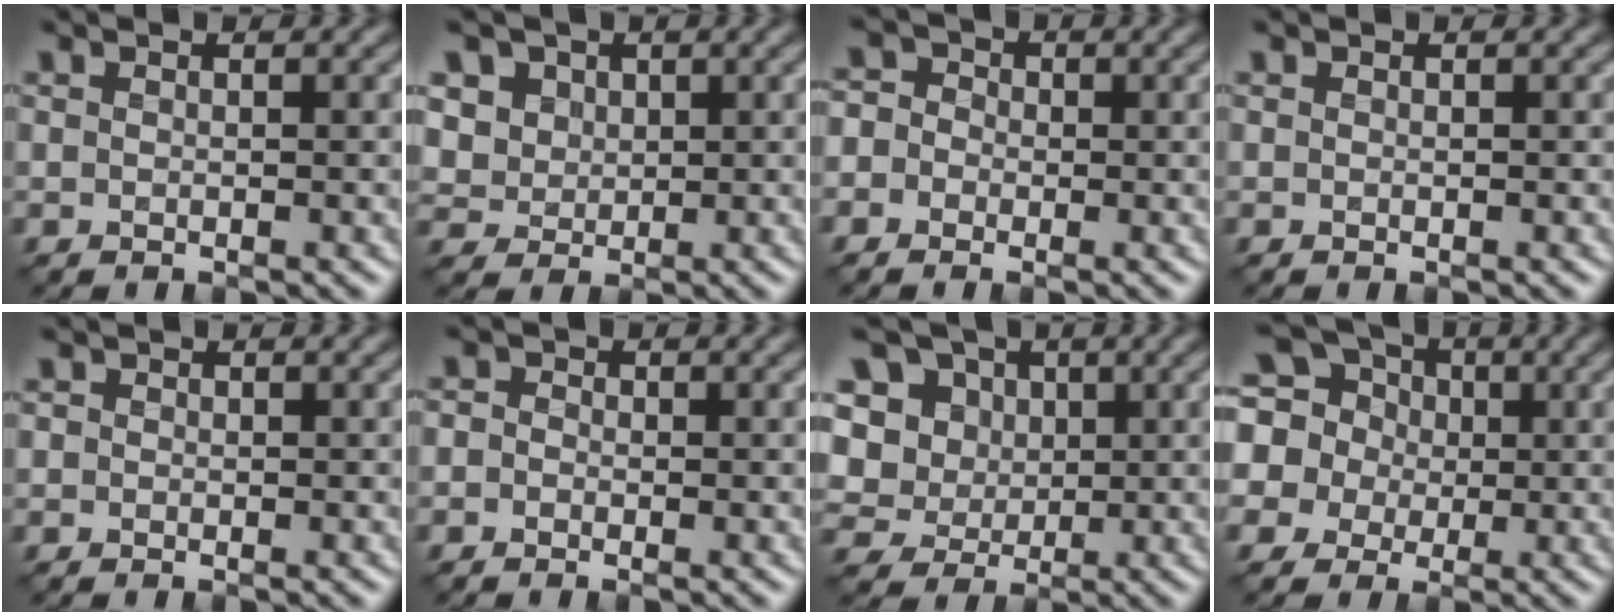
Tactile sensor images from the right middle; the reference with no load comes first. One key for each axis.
{"total": 5.6, "fx": 2.7, "fy": 4.4, "fz": 2.1, "tx": -0.062, "ty": 0.007, "tz": 0.045}
{"total": 3.4, "fx": -0.7, "fy": 3.2, "fz": 1.1, "tx": -0.004, "ty": 0.019, "tz": -0.044}
{"total": 0.0}
{"total": 0.7, "fx": -0.1, "fy": 0.7, "fz": 0.1, "tx": 0.002, "ty": -0.001, "tz": -0.003}
{"total": 1.7, "fx": -0.1, "fy": 1.5, "fz": 0.8, "tx": 0.000, "ty": 0.008, "tz": -0.021}
{"total": 12.1, "fx": 4.4, "fy": 10.0, "fz": 5.4, "tx": -0.143, "ty": 0.029, "tz": 0.070}
{"total": 13.6, "fx": 3.4, "fy": 11.9, "fz": 5.5, "tx": -0.162, "ty": 0.038, "tz": 0.028}